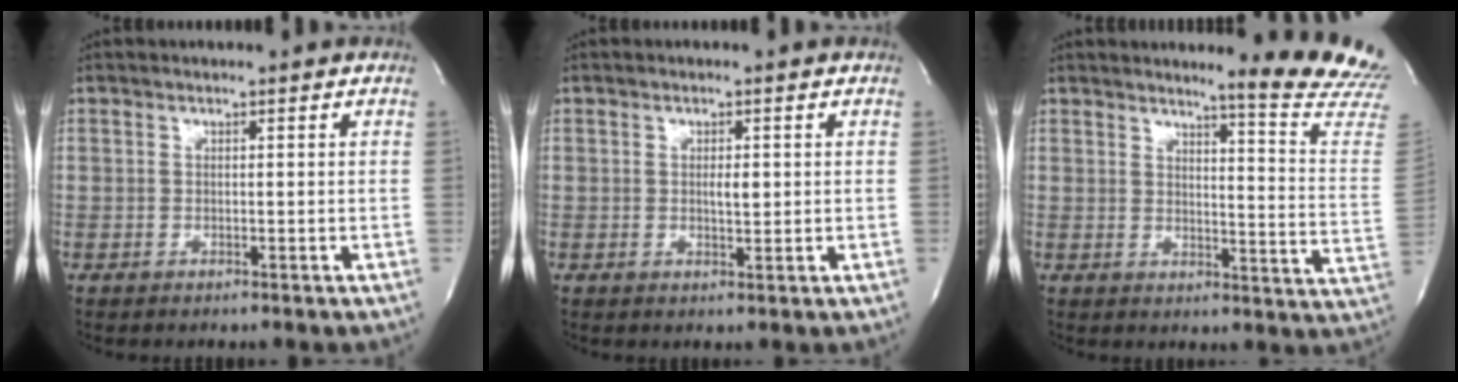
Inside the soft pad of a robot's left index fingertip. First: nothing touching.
{"total": 1.9, "force": [0.2, 0.6, 1.8], "torque": [-0.032, -0.001, 0.006]}
{"total": 14.0, "force": [13.3, -1.7, 4.2], "torque": [-0.049, -0.134, 0.134]}